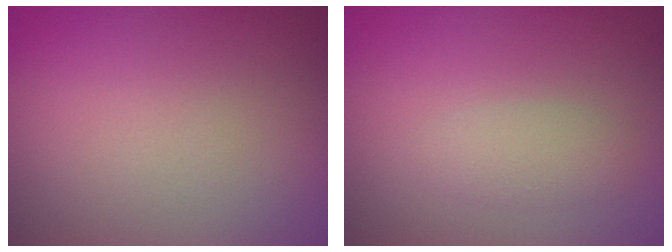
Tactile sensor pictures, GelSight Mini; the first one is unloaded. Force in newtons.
{"total": 1.9, "press": 1.9, "slide": 0.1}